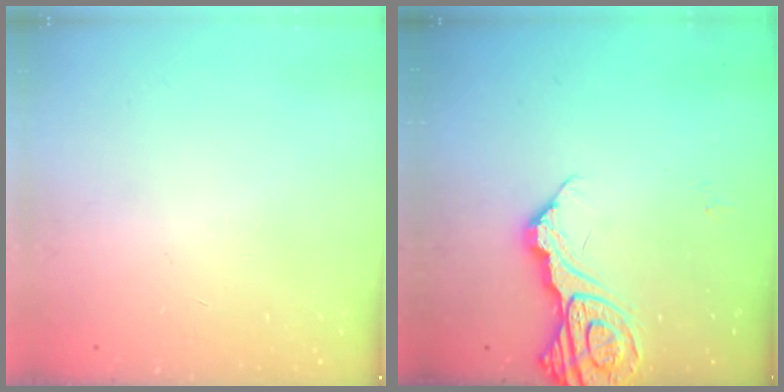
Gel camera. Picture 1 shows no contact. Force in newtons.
{"total": 15.7, "press": 15.6, "slide": 1.8}